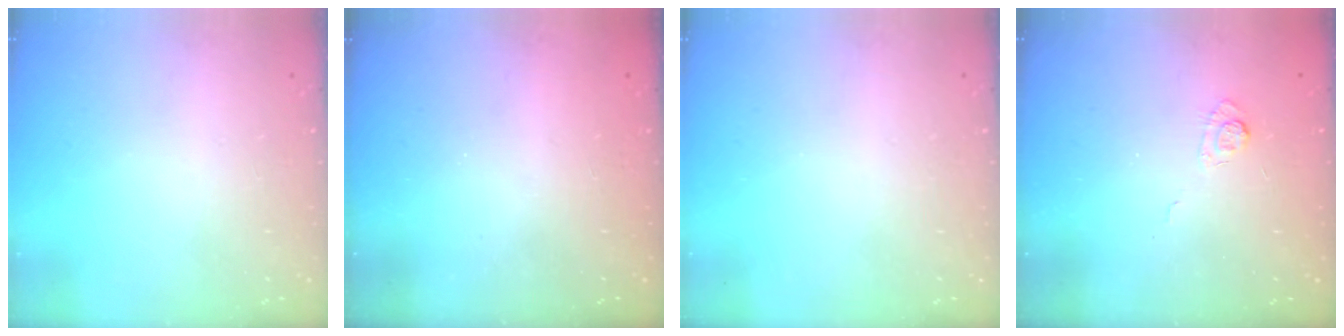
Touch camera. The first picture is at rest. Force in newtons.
{"total": 2.4, "press": 2.3, "slide": 0.7}
{"total": 0.0}
{"total": 2.9, "press": 2.4, "slide": 1.6}